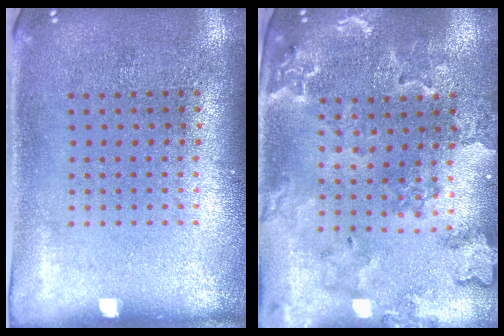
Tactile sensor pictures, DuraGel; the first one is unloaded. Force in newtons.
{"total": 1.9, "press": 1.9, "slide": 0.3}